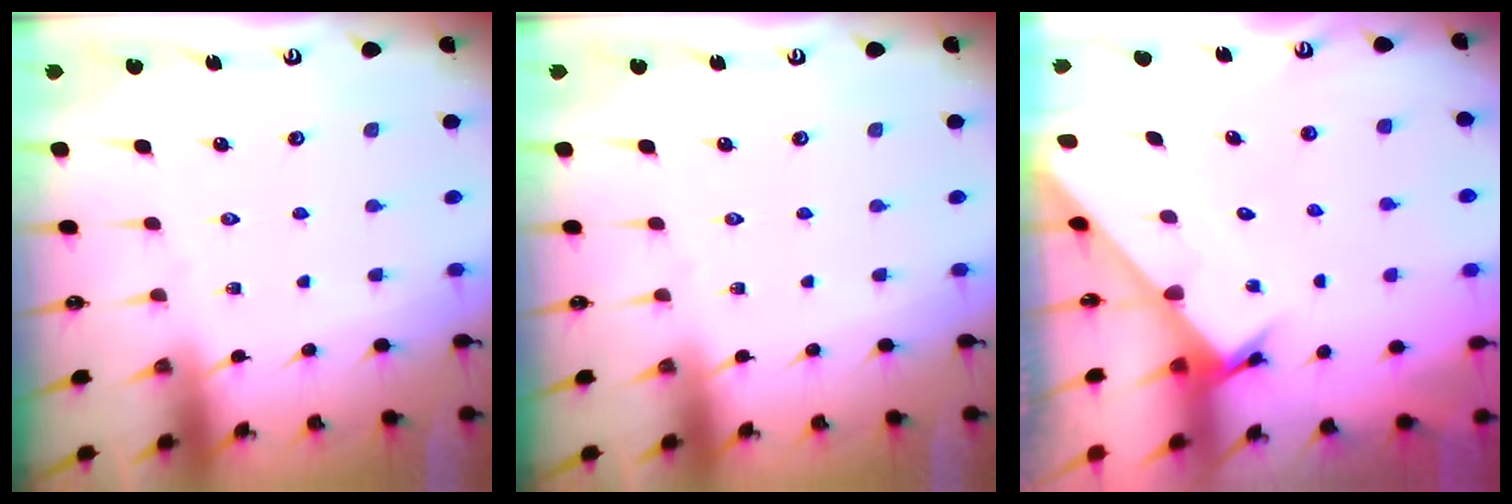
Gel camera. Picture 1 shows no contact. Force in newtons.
{"total": 0.0}
{"total": 2.3, "press": 2.3, "slide": 0.0}